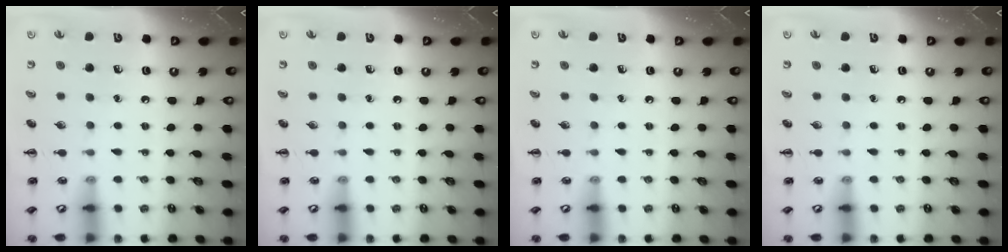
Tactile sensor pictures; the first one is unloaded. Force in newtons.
{"total": 0.0}
{"total": 0.0}
{"total": 0.0}